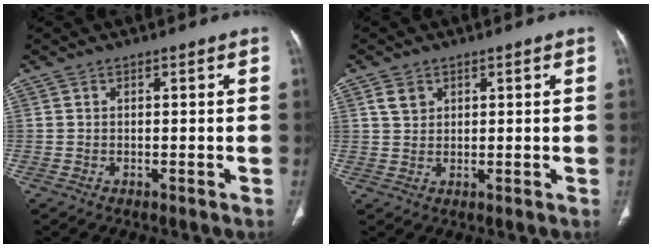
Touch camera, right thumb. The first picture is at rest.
{"total": 3.1, "force": [1.5, 2.3, 1.4], "torque": [-0.019, -0.004, 0.033]}